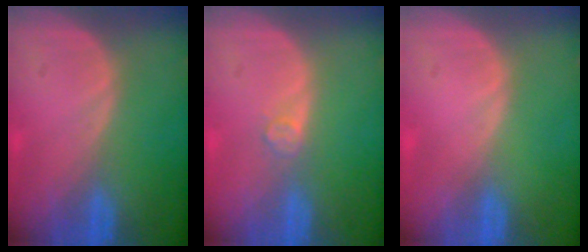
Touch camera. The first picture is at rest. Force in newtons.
{"total": 1.5, "press": 1.5, "slide": 0.2}
{"total": 0.0}